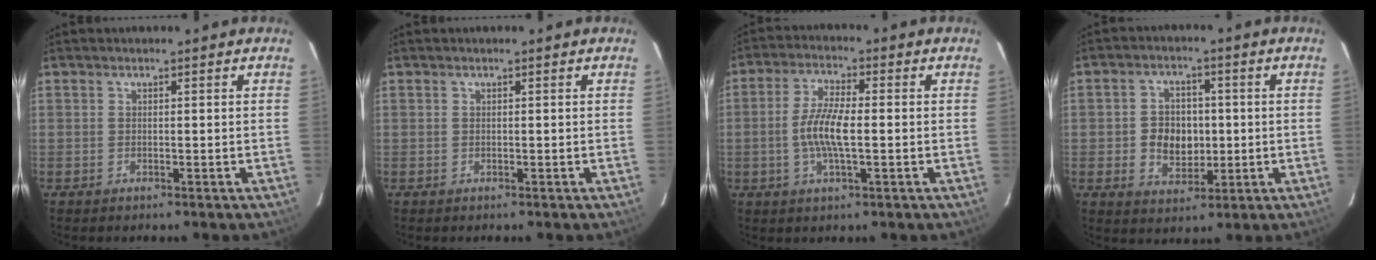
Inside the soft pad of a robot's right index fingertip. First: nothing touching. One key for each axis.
{"total": 0.0}
{"total": 7.5, "fx": -1.0, "fy": 1.9, "fz": 7.2, "tx": -0.145, "ty": 0.003, "tz": -0.022}
{"total": 7.4, "fx": -0.8, "fy": 5.9, "fz": 4.4, "tx": -0.093, "ty": 0.010, "tz": -0.007}